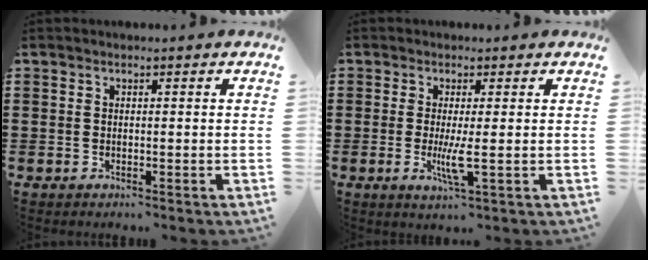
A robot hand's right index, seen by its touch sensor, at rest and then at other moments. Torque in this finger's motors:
{"motor_torque": [0.16, 0.17, 0.32, 0.05]}